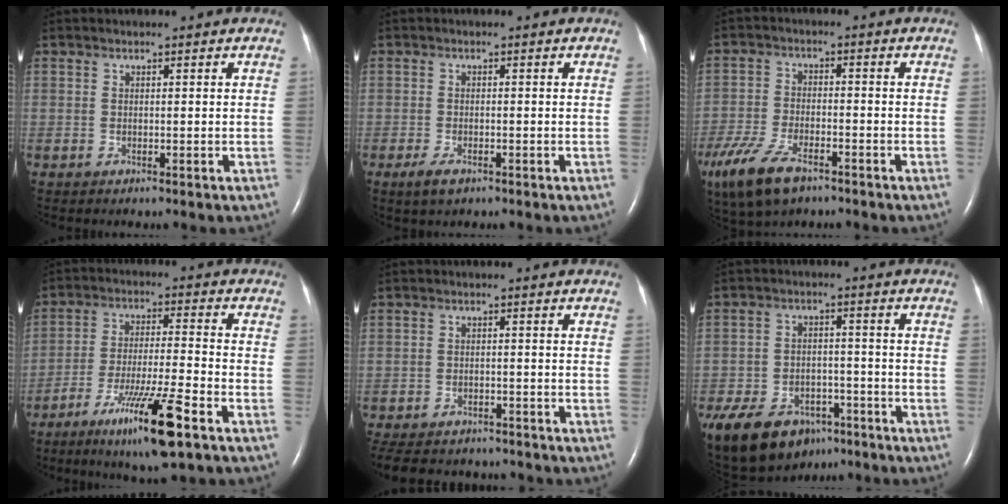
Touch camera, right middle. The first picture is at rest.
{"total": 2.4, "force": [-1.4, 0.9, 1.7], "torque": [-0.040, -0.004, -0.023]}
{"total": 10.9, "force": [-7.2, 4.1, 7.1], "torque": [-0.149, -0.018, -0.130]}
{"total": 12.7, "force": [-7.5, 0.2, 10.3], "torque": [-0.190, -0.029, -0.130]}
{"total": 13.5, "force": [-11.7, 5.1, 4.3], "torque": [-0.107, -0.005, -0.154]}
{"total": 19.6, "force": [-12.5, 12.0, 9.3], "torque": [-0.253, -0.019, -0.186]}